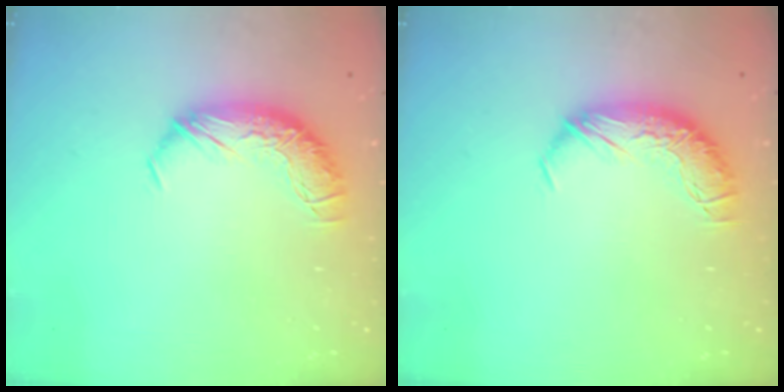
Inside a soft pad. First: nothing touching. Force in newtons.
{"total": 0.0}